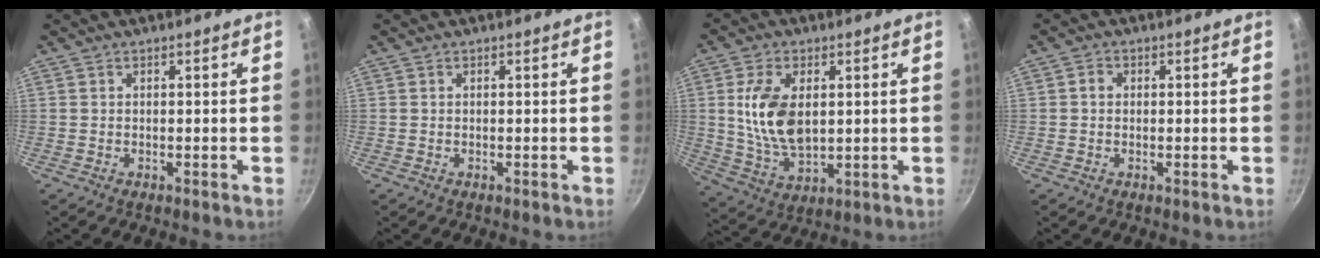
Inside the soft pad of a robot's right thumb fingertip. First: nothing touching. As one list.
[{"total": 0.0}, {"total": 12.6, "force": [2.0, 7.3, 10.1], "torque": [-0.181, -0.015, 0.044]}, {"total": 1.5, "force": [0.1, 1.3, 0.8], "torque": [-0.011, 0.006, 0.000]}]